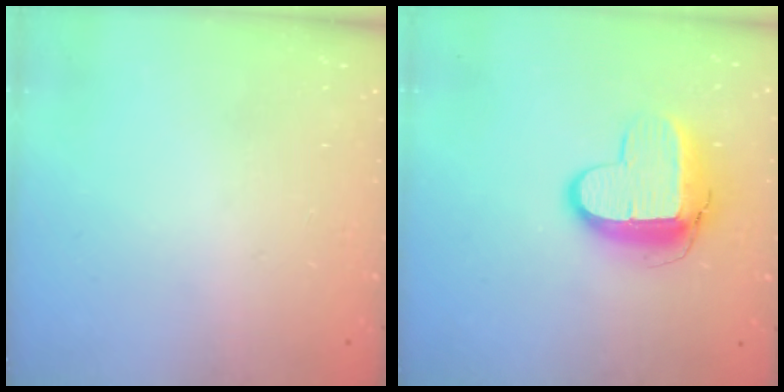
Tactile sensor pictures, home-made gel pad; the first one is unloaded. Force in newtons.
{"total": 11.4, "press": 11.3, "slide": 0.9}